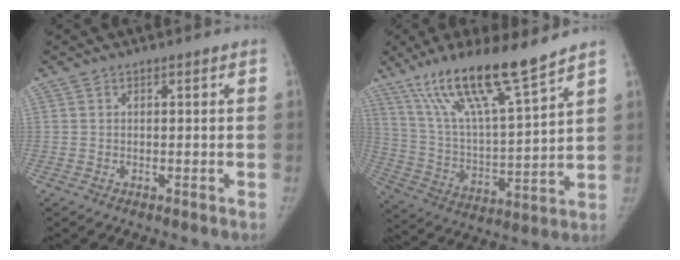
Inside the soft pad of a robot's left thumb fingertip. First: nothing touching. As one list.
[{"total": 18.7, "force": [13.4, 2.5, 12.9], "torque": [-0.212, -0.062, 0.249]}]